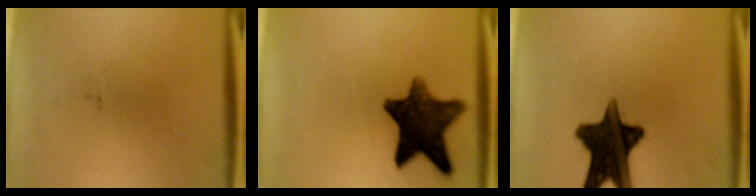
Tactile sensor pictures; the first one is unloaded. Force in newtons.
{"total": 12.5}
{"total": 14.8}